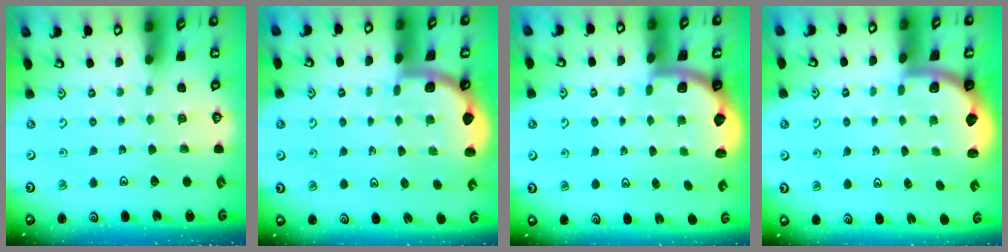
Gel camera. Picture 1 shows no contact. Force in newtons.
{"total": 1.8, "press": 1.8, "slide": 0.1}
{"total": 1.9, "press": 1.8, "slide": 0.5}
{"total": 2.0, "press": 2.0, "slide": 0.5}